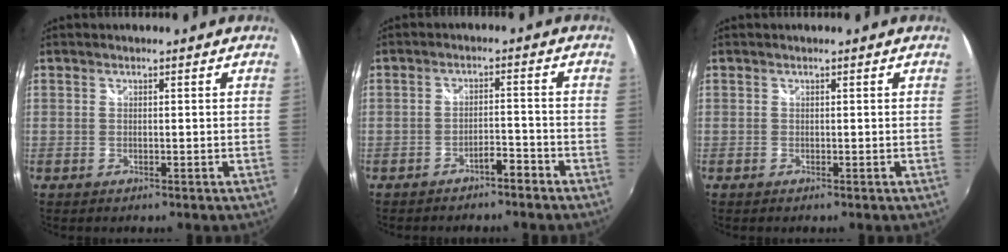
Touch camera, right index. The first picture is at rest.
{"total": 3.2, "force": [-2.8, 0.6, 1.5], "torque": [-0.031, 0.006, -0.041]}
{"total": 0.0}